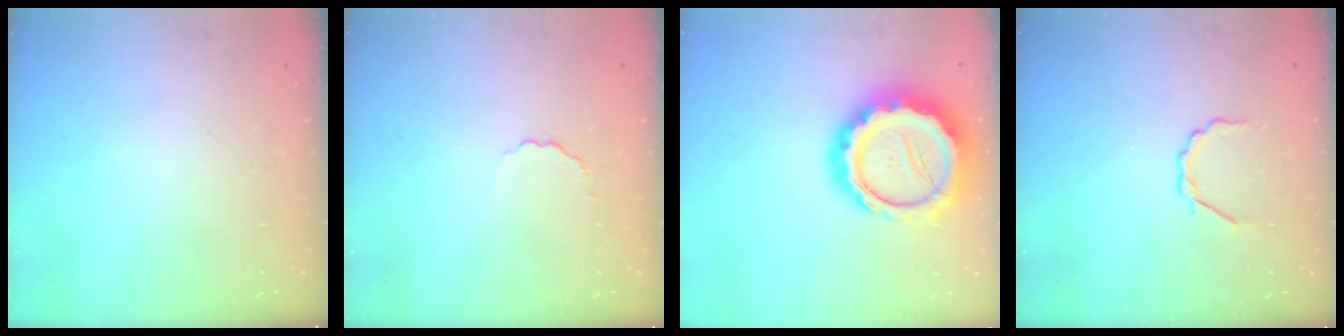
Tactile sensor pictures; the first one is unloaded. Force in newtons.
{"total": 1.9, "press": 1.7, "slide": 0.8}
{"total": 23.7, "press": 23.3, "slide": 4.5}
{"total": 3.6, "press": 3.4, "slide": 1.2}